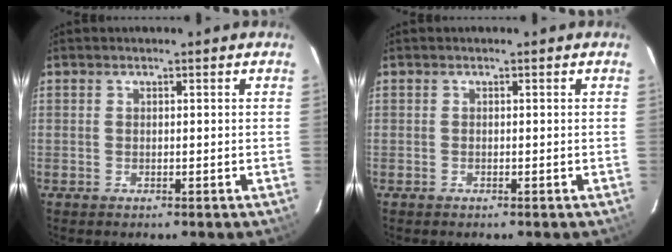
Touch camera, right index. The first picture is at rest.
{"total": 0.0}